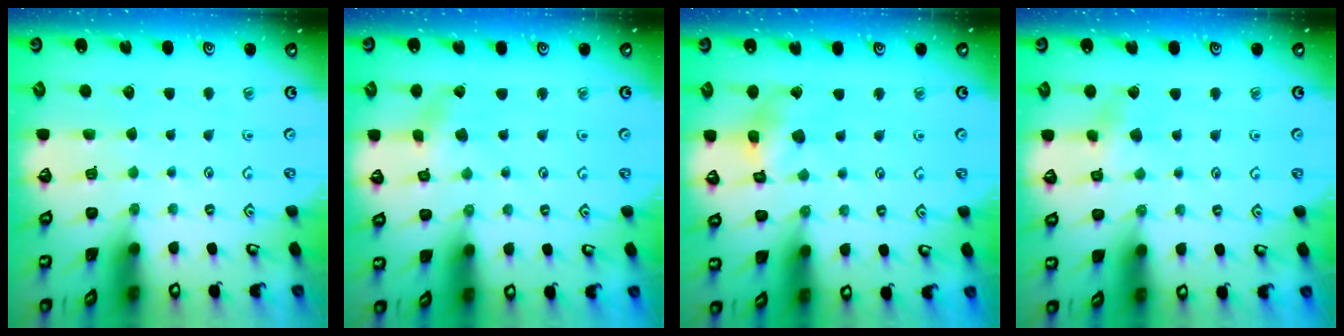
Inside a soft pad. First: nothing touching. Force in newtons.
{"total": 0.9, "press": 0.9, "slide": 0.2}
{"total": 7.2, "press": 7.2, "slide": 0.6}
{"total": 4.1, "press": 4.1, "slide": 0.2}